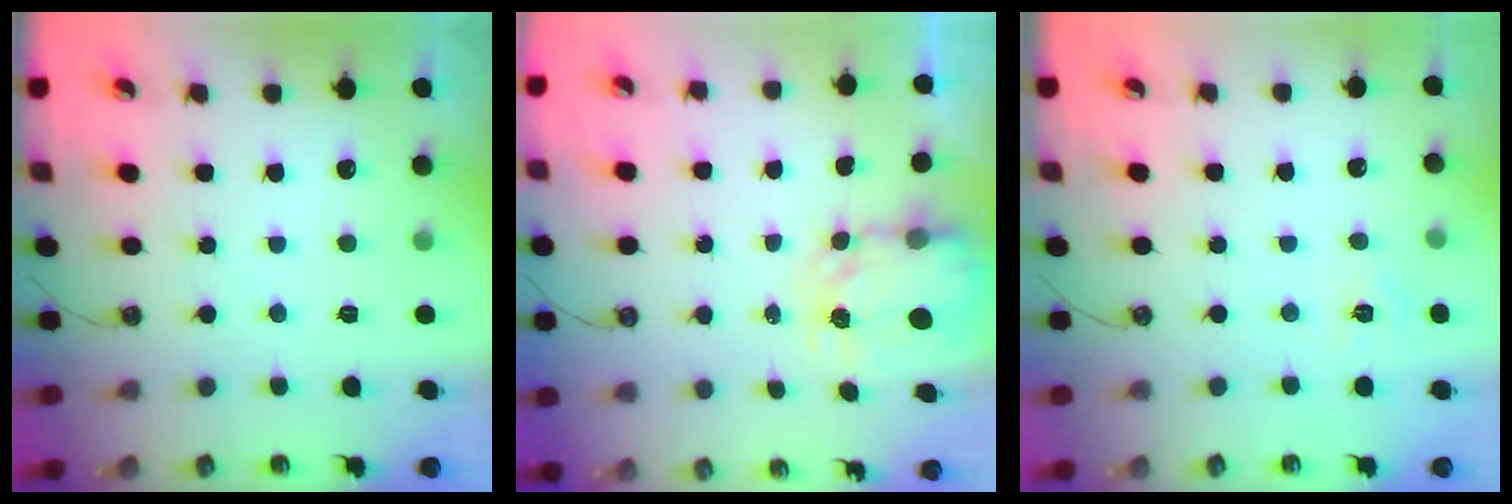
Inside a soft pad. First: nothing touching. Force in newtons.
{"total": 4.0, "press": 4.0, "slide": 0.2}
{"total": 3.1, "press": 3.0, "slide": 0.4}